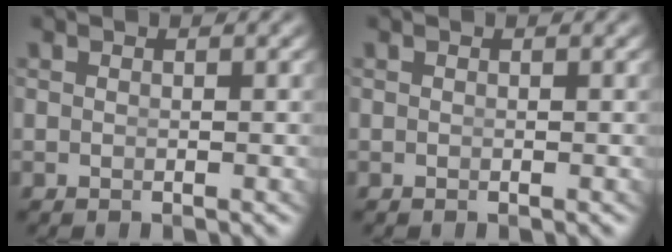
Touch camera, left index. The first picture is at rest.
{"total": 0.0}